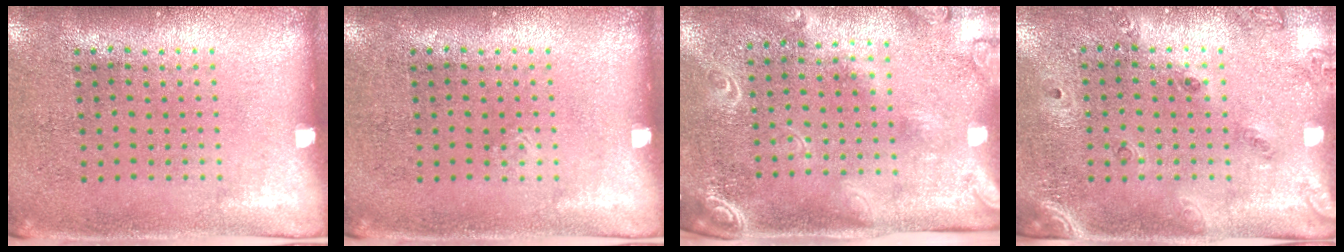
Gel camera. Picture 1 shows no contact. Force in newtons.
{"total": 0.0}
{"total": 2.4, "press": 1.9, "slide": 1.4}
{"total": 1.5, "press": 1.3, "slide": 0.7}